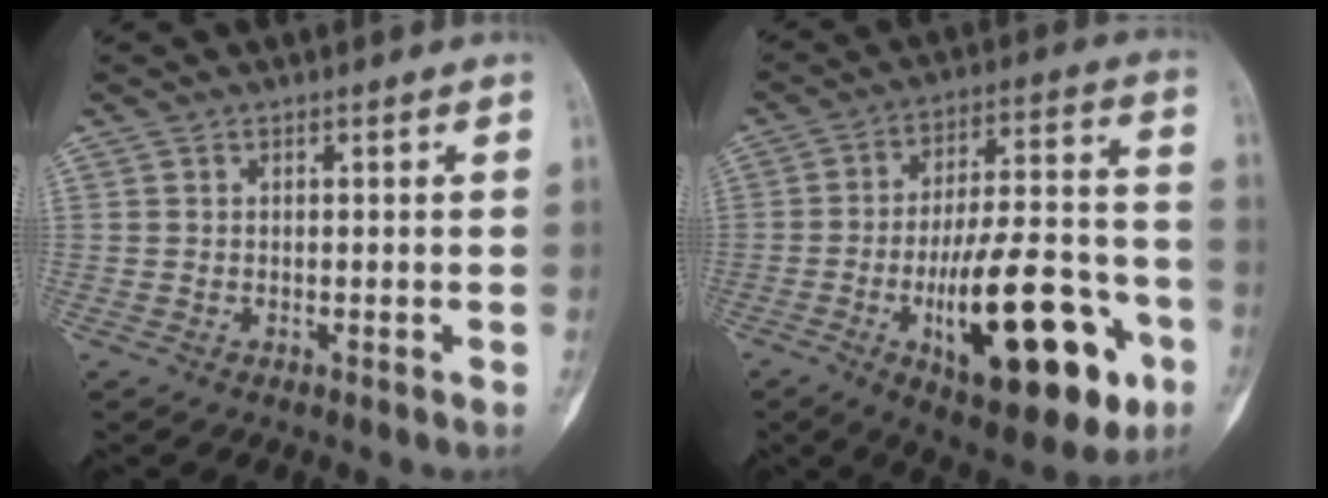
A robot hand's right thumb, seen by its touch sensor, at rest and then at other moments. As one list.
[{"total": 25.6, "force": [-9.5, 9.6, 21.7], "torque": [-0.310, 0.039, -0.132]}]